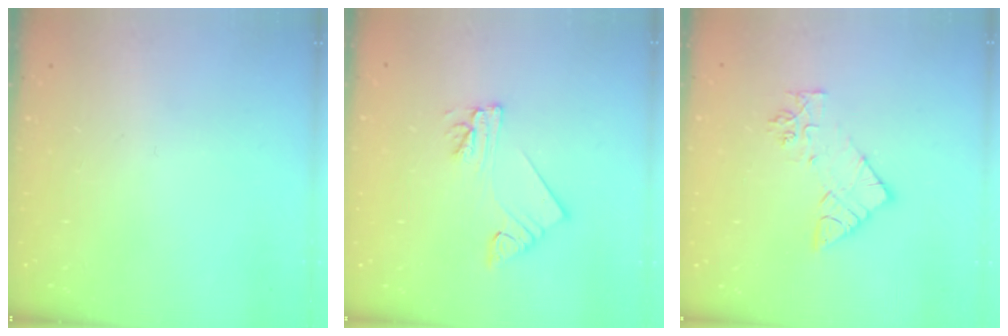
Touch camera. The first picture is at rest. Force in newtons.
{"total": 5.4, "press": 5.4, "slide": 0.6}
{"total": 10.2, "press": 10.1, "slide": 0.9}